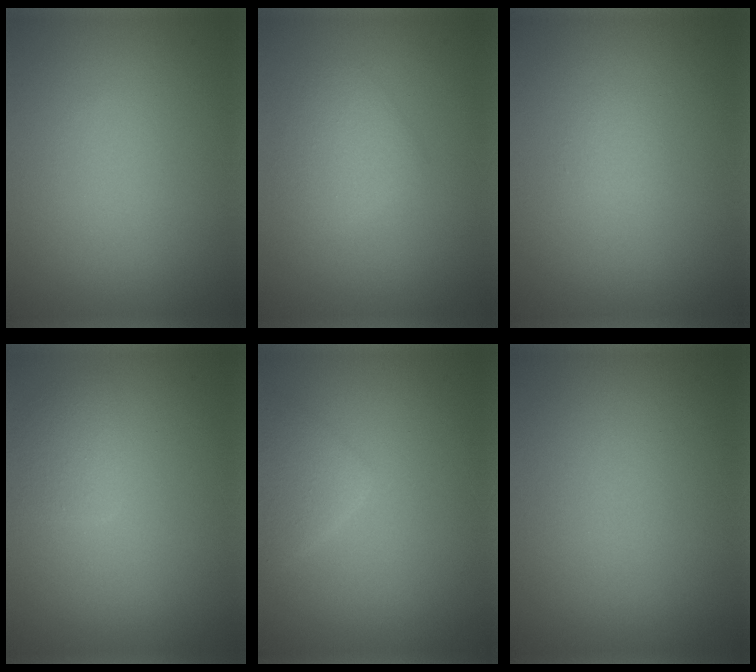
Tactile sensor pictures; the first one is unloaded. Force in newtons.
{"total": 2.2, "press": 2.2, "slide": 0.1}
{"total": 0.5, "press": 0.5, "slide": 0.1}
{"total": 2.0, "press": 2.0, "slide": 0.1}
{"total": 2.1, "press": 2.1, "slide": 0.2}
{"total": 0.0}